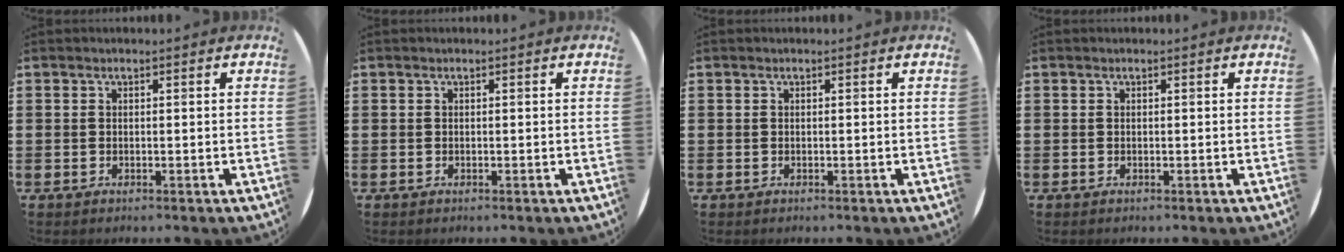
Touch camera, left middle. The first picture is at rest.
{"total": 0.0}
{"total": 0.0}
{"total": 0.0}